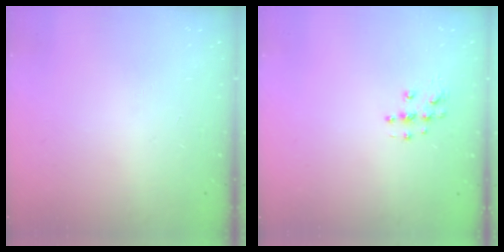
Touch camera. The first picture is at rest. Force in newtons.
{"total": 4.8, "press": 4.8, "slide": 0.3}